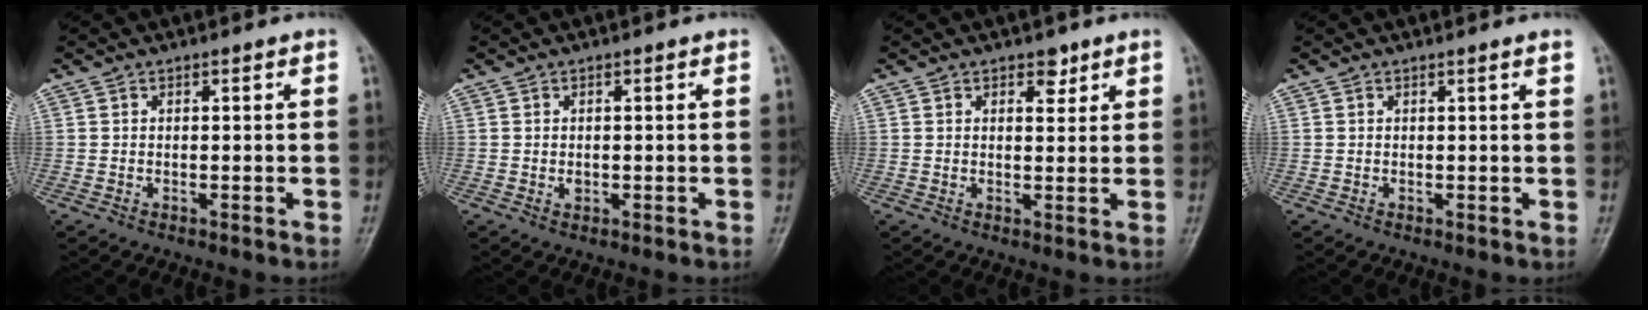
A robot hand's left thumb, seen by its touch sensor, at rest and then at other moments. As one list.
[{"total": 1.3, "force": [-0.1, 1.0, 0.7], "torque": [-0.007, 0.000, 0.000]}, {"total": 3.1, "force": [1.9, 1.7, 1.6], "torque": [-0.004, -0.010, 0.027]}, {"total": 0.8, "force": [0.6, -0.1, 0.5], "torque": [-0.011, -0.002, 0.009]}]